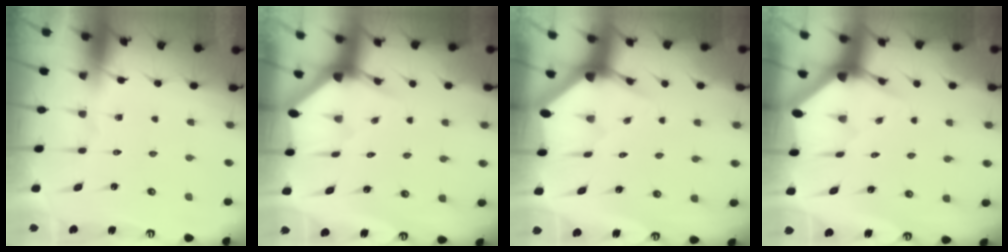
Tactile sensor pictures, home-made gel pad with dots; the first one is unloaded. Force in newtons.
{"total": 2.3, "press": 2.3, "slide": 0.1}
{"total": 2.9, "press": 2.9, "slide": 0.2}
{"total": 2.9, "press": 2.9, "slide": 0.2}